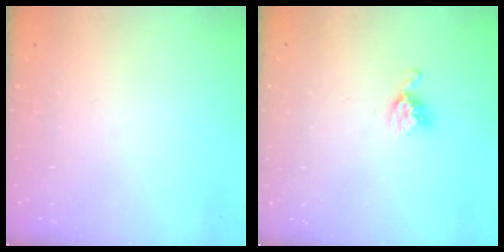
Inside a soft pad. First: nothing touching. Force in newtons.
{"total": 5.5, "press": 5.5, "slide": 0.1}